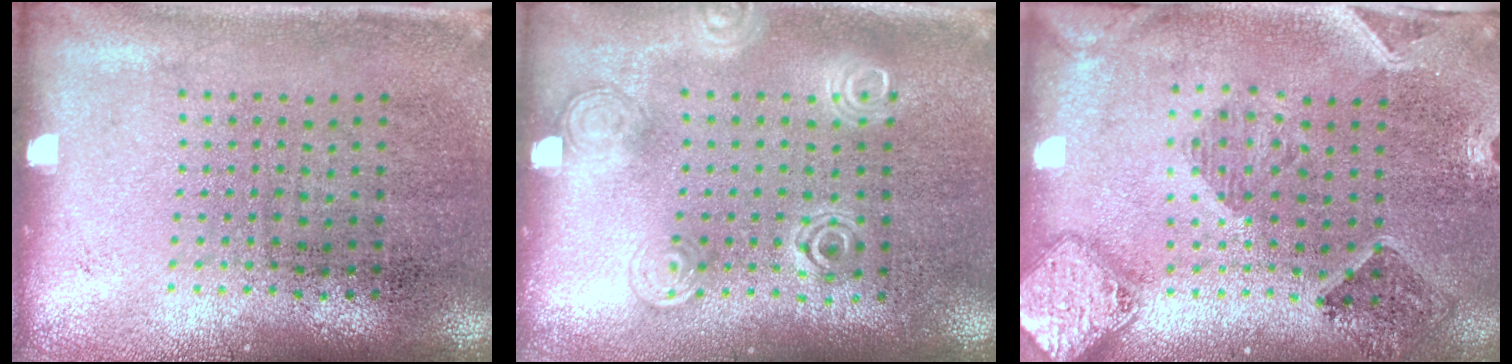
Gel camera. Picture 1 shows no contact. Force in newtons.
{"total": 1.0, "press": 1.0, "slide": 0.1}
{"total": 1.6, "press": 1.6, "slide": 0.4}